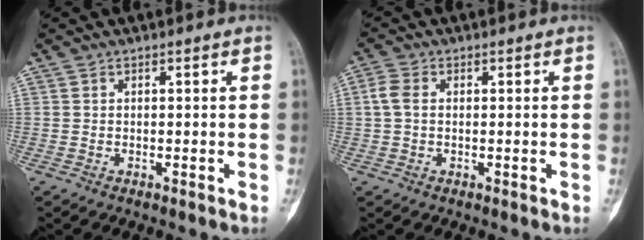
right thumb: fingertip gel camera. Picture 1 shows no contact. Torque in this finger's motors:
{"motor_torque": [-0.17, -0.32, 0.40, -0.11, -0.02]}